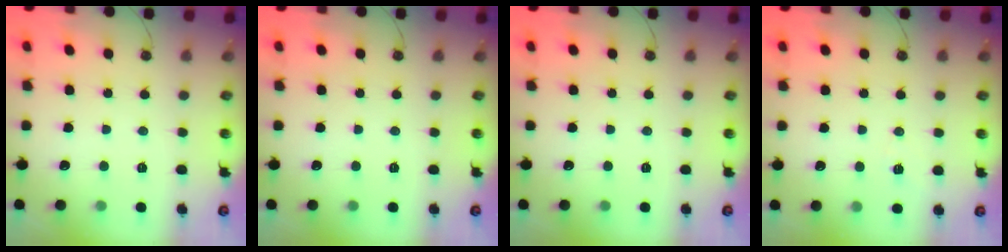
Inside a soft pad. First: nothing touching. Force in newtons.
{"total": 0.0}
{"total": 0.0}
{"total": 2.7, "press": 2.3, "slide": 1.4}